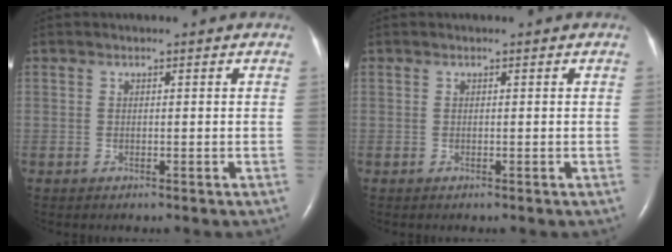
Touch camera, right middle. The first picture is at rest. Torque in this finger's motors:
{"motor_torque": [-0.01, 0.01, 0.00, 0.00]}